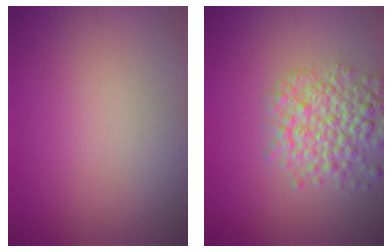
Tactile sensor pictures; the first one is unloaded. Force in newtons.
{"total": 4.8, "press": 4.8, "slide": 0.2}